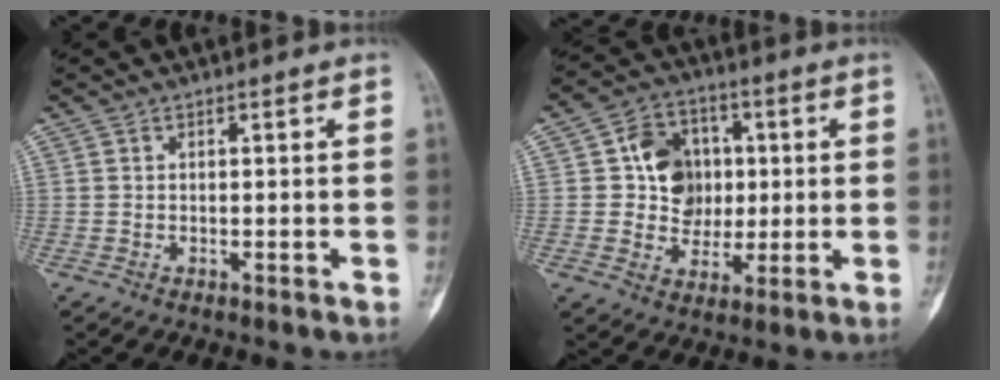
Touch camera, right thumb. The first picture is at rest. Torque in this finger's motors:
{"motor_torque": [1.60, 2.99, 0.00, 0.17, 0.00]}